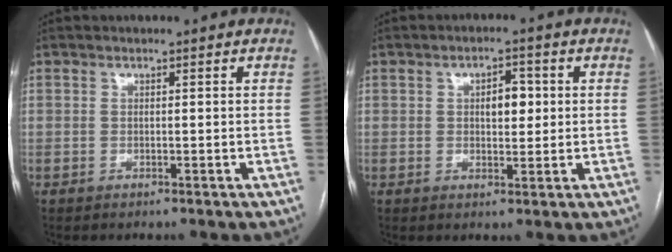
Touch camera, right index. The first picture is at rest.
{"total": 4.1, "force": [0.7, 2.0, 3.4], "torque": [-0.053, 0.008, 0.014]}